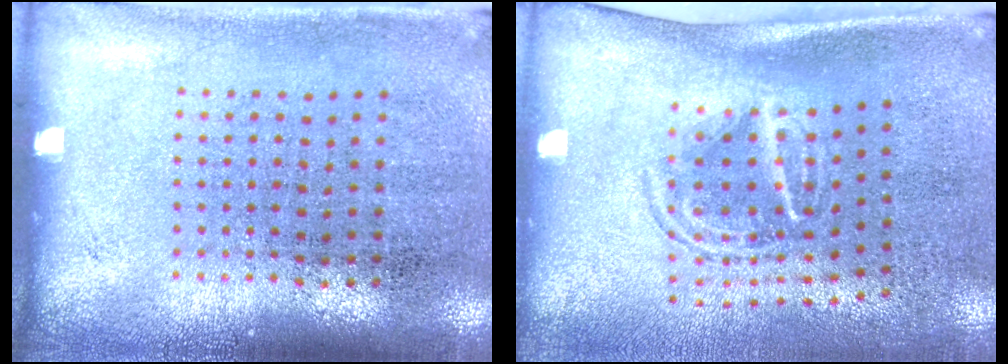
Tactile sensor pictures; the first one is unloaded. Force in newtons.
{"total": 1.7, "press": 1.1, "slide": 1.3}